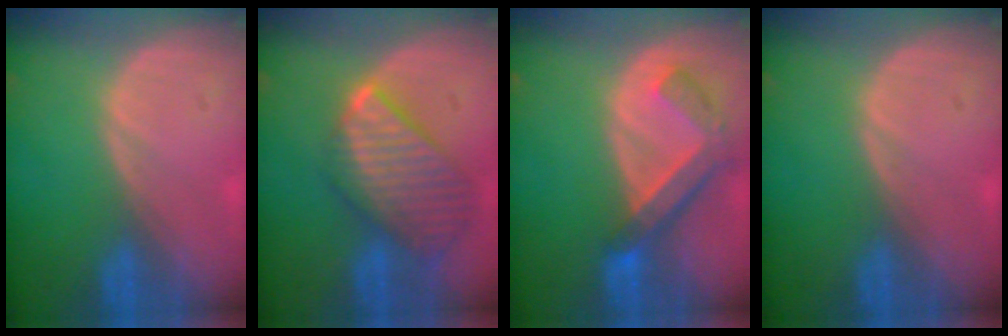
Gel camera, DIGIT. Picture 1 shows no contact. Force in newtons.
{"total": 9.8, "press": 8.4, "slide": 5.0}
{"total": 7.0, "press": 6.1, "slide": 3.4}
{"total": 0.0}